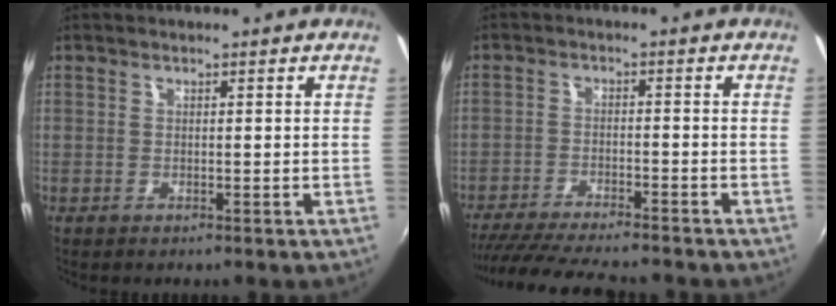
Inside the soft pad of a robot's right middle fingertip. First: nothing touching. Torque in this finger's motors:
{"motor_torque": [1.02, -1.12, 0.34, 0.10]}